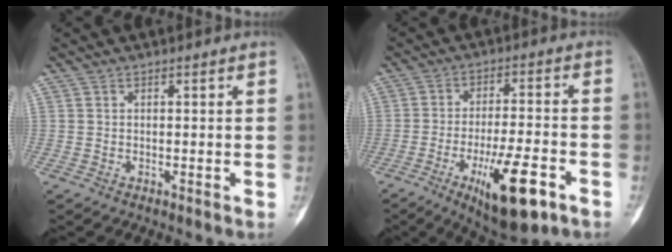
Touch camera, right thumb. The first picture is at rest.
{"total": 14.7, "force": [-6.8, 4.5, 12.2], "torque": [-0.197, 0.021, -0.099]}